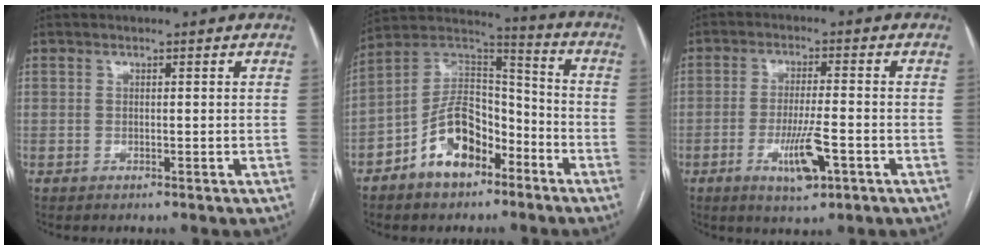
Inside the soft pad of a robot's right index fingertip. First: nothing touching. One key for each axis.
{"total": 12.5, "fx": -6.6, "fy": 7.1, "fz": 8.0, "tx": -0.157, "ty": 0.030, "tz": -0.116}
{"total": 7.2, "fx": -3.0, "fy": 1.2, "fz": 6.4, "tx": -0.117, "ty": -0.010, "tz": -0.047}